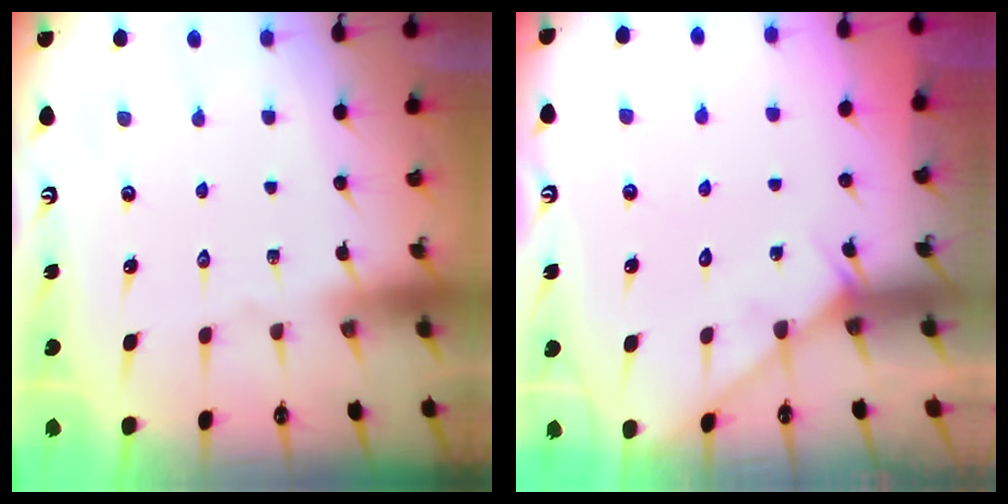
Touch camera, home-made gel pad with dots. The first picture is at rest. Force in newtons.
{"total": 3.8, "press": 3.8, "slide": 0.4}